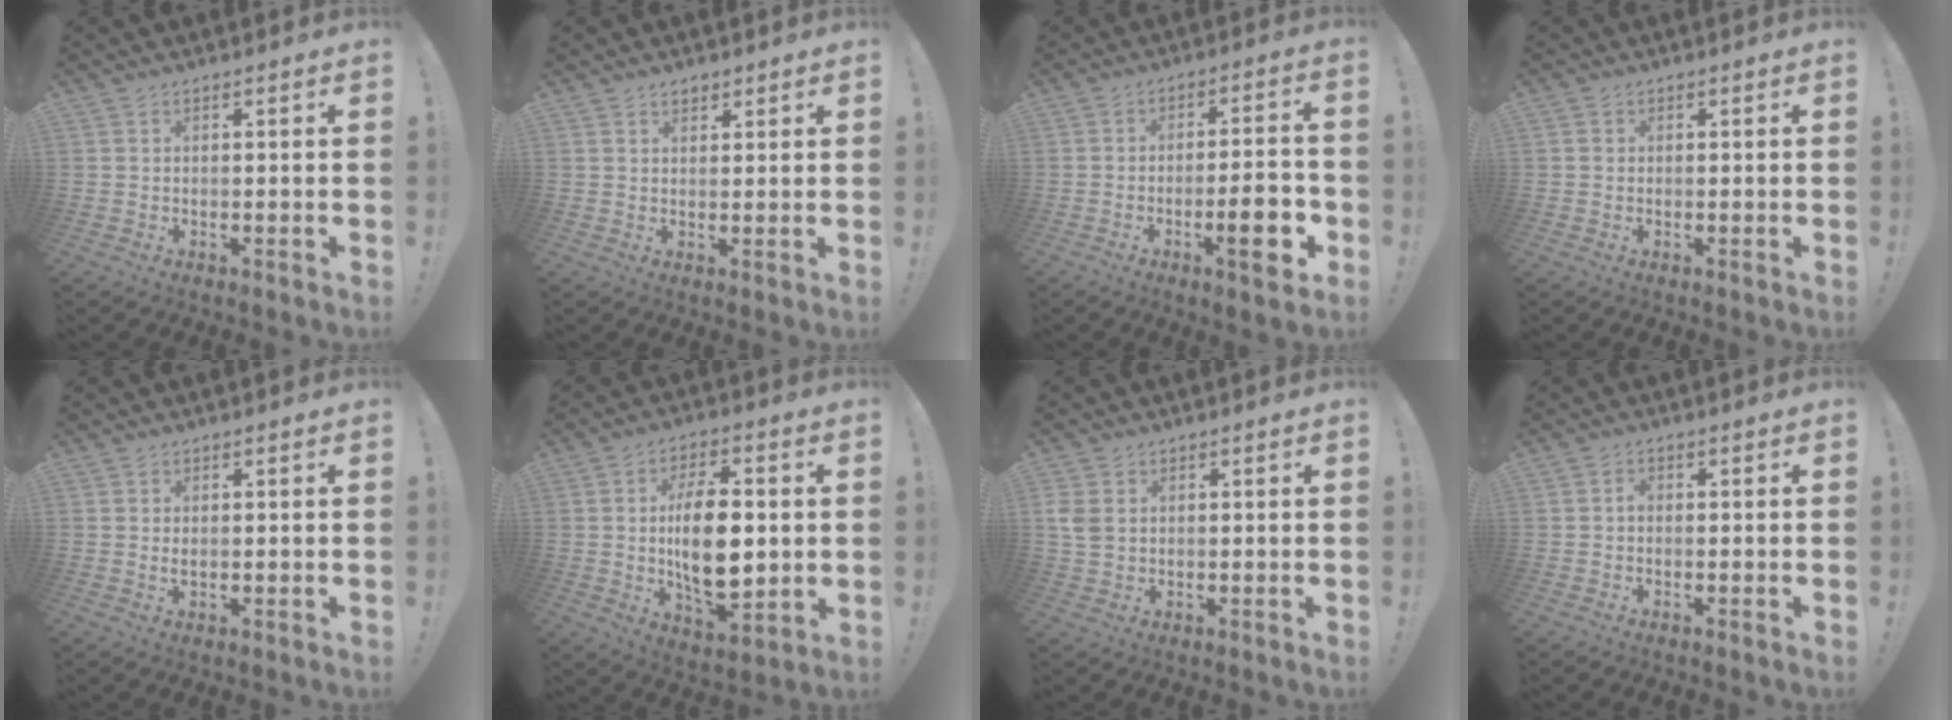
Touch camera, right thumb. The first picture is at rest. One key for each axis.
{"total": 1.8, "fx": 1.4, "fy": 1.0, "fz": 0.5, "tx": -0.004, "ty": -0.006, "tz": 0.026}
{"total": 11.7, "fx": -4.2, "fy": 2.7, "fz": 10.5, "tx": -0.132, "ty": 0.008, "tz": -0.066}
{"total": 0.8, "fx": 0.0, "fy": 0.8, "fz": 0.2, "tx": -0.004, "ty": 0.002, "tz": 0.001}
{"total": 0.8, "fx": 0.4, "fy": 0.3, "fz": 0.7, "tx": 0.001, "ty": -0.005, "tz": 0.004}
{"total": 12.0, "fx": 0.8, "fy": 5.5, "fz": 10.6, "tx": -0.171, "ty": -0.014, "tz": 0.011}
{"total": 4.6, "fx": 1.0, "fy": 3.6, "fz": 2.7, "tx": -0.058, "ty": 0.001, "tz": 0.020}
{"total": 1.3, "fx": -0.6, "fy": 0.8, "fz": 0.8, "tx": -0.016, "ty": 0.006, "tz": -0.011}